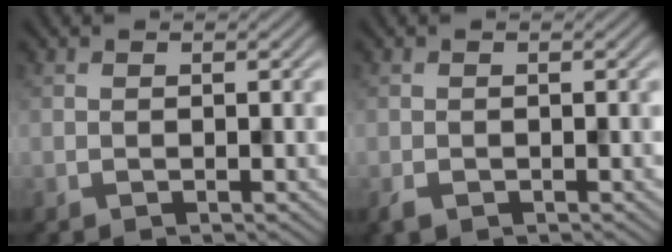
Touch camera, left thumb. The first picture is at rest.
{"total": 1.2, "force": [-0.5, 0.9, 0.5], "torque": [-0.015, -0.007, -0.011]}